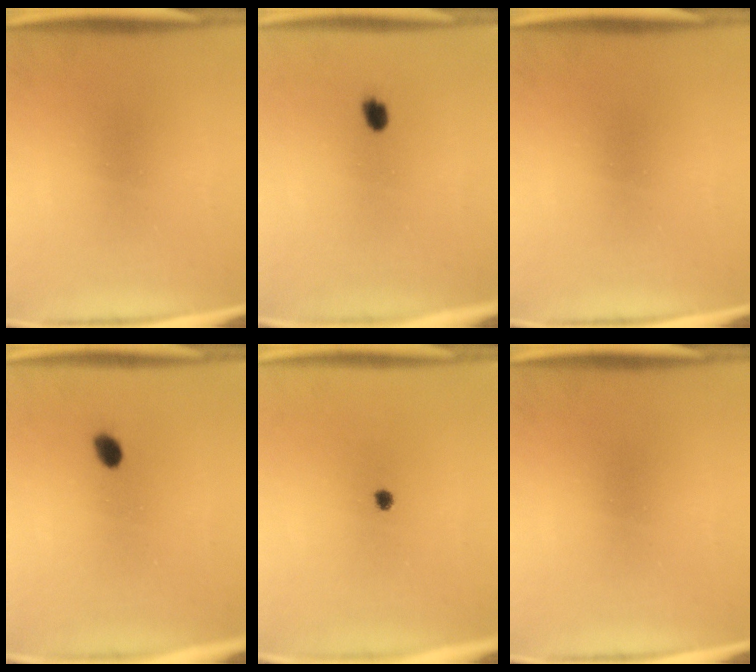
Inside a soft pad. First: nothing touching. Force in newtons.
{"total": 2.7}
{"total": 0.0}
{"total": 1.5}
{"total": 1.2}
{"total": 0.0}